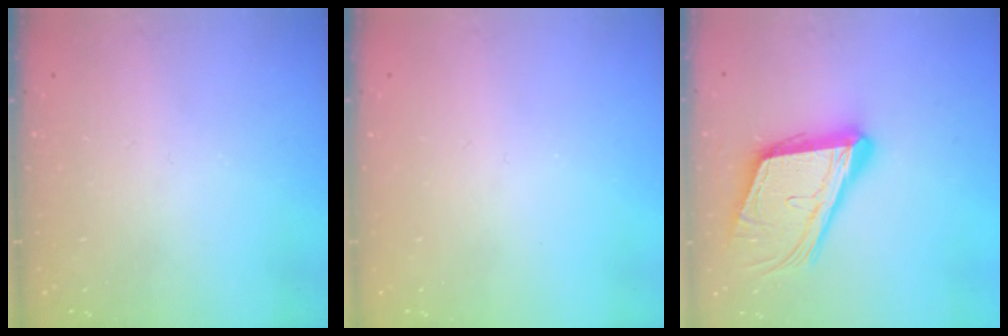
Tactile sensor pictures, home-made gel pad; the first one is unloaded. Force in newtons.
{"total": 0.0}
{"total": 20.0, "press": 19.6, "slide": 3.9}